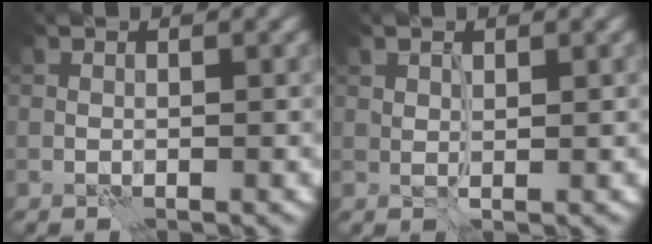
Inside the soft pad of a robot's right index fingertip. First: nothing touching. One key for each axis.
{"total": 0.7, "fx": 0.5, "fy": 0.4, "fz": 0.2, "tx": -0.007, "ty": -0.002, "tz": 0.011}